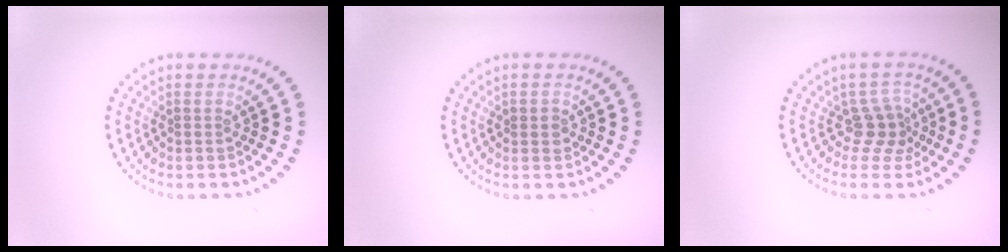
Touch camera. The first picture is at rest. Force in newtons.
{"total": 1.0, "press": 1.0, "slide": 0.1}
{"total": 2.6, "press": 1.9, "slide": 1.8}